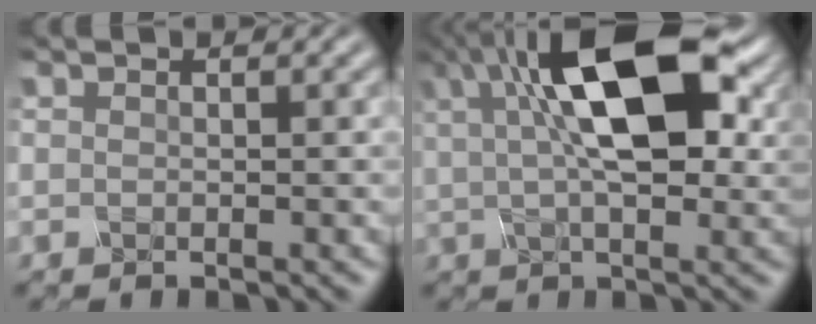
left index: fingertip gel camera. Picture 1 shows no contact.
{"total": 12.5, "force": [4.1, 5.1, 10.6], "torque": [-0.165, 0.013, 0.057]}